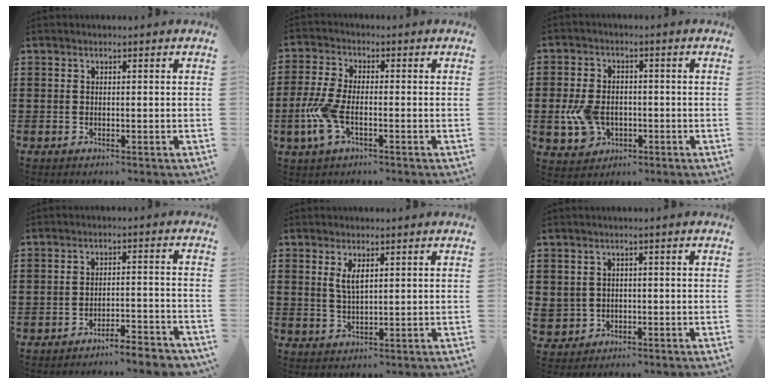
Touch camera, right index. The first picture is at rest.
{"total": 6.4, "force": [-2.0, 2.7, 5.4], "torque": [-0.140, -0.015, -0.042]}
{"total": 6.6, "force": [-1.2, 4.8, 4.4], "torque": [-0.109, 0.003, -0.024]}
{"total": 3.9, "force": [-3.7, -0.1, 1.0], "torque": [-0.019, -0.003, -0.077]}
{"total": 3.0, "force": [1.3, 1.0, 2.5], "torque": [-0.052, 0.003, 0.022]}
{"total": 2.0, "force": [0.3, 2.0, 0.1], "torque": [-0.012, 0.009, 0.002]}